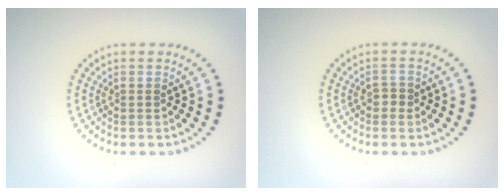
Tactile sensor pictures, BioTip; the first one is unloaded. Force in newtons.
{"total": 1.0, "press": 0.9, "slide": 0.4}